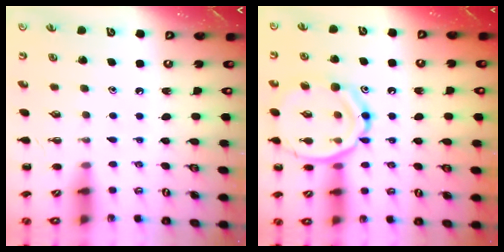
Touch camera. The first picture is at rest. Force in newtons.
{"total": 16.1, "press": 16.0, "slide": 1.8}